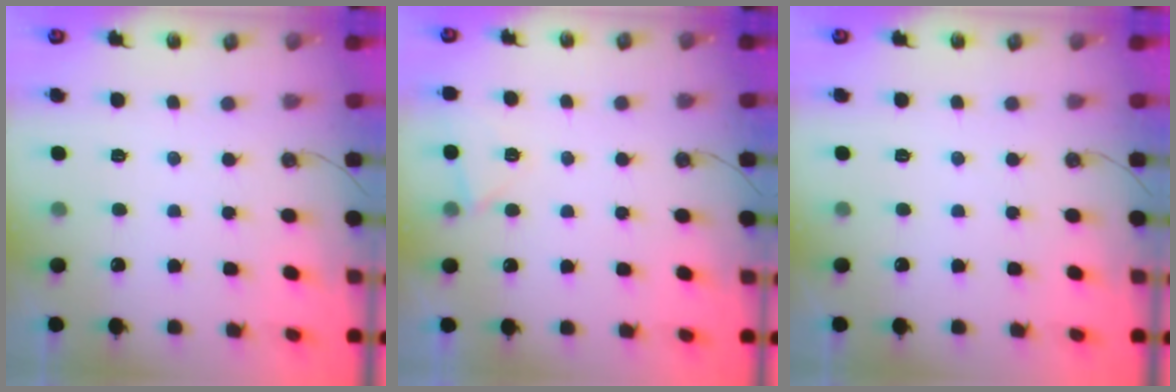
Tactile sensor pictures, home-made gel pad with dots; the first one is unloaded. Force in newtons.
{"total": 4.0, "press": 4.0, "slide": 0.4}
{"total": 0.0}